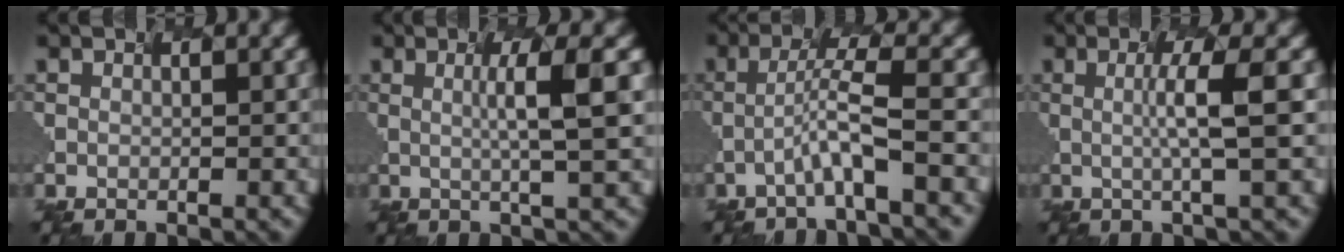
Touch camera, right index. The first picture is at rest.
{"total": 3.5, "force": [0.0, -0.1, 3.5], "torque": [-0.065, 0.007, 0.011]}
{"total": 3.6, "force": [-2.2, -0.4, 2.8], "torque": [-0.062, 0.018, -0.040]}
{"total": 2.9, "force": [-0.4, -0.2, 2.9], "torque": [-0.060, 0.005, 0.003]}